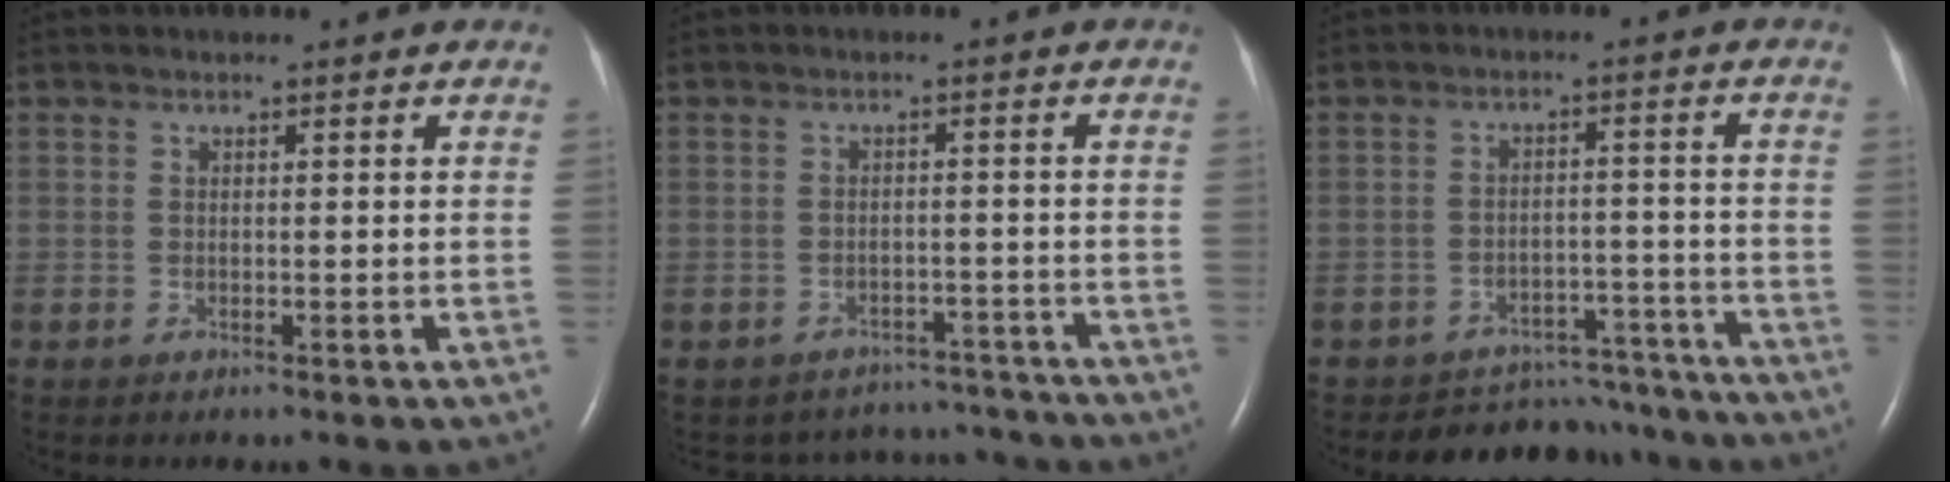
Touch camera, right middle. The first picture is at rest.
{"total": 8.8, "force": [-8.2, 3.1, -0.5], "torque": [0.005, 0.028, -0.094]}
{"total": 10.5, "force": [-9.9, 3.4, -0.3], "torque": [0.019, 0.034, -0.125]}